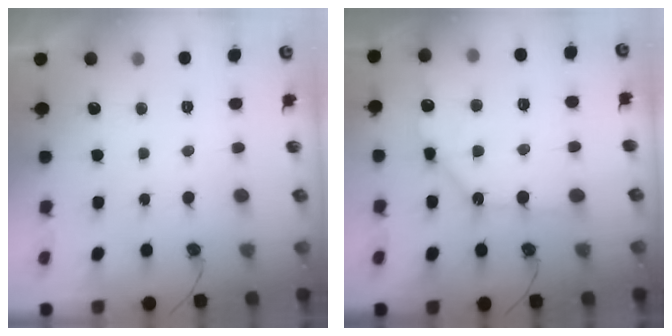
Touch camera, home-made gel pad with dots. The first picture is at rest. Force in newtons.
{"total": 11.2, "press": 11.1, "slide": 1.4}